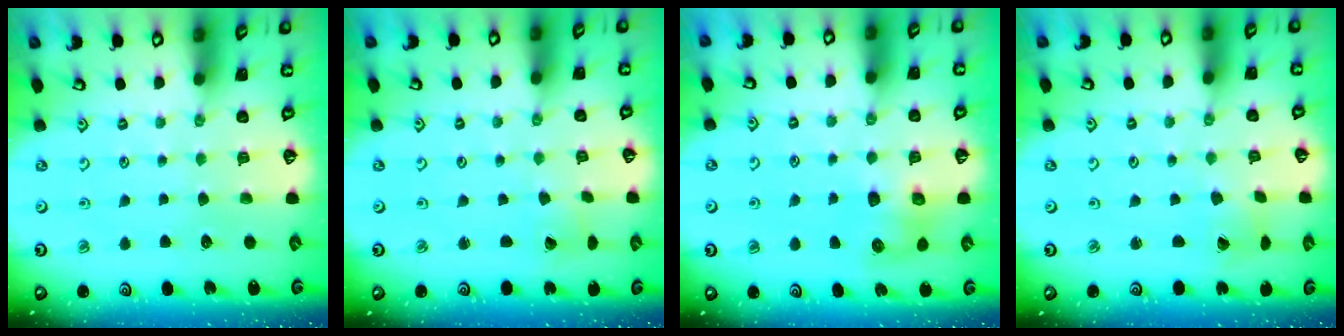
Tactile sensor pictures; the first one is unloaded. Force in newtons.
{"total": 2.6, "press": 2.6, "slide": 0.3}
{"total": 7.6, "press": 7.5, "slide": 1.0}
{"total": 2.0, "press": 2.0, "slide": 0.3}